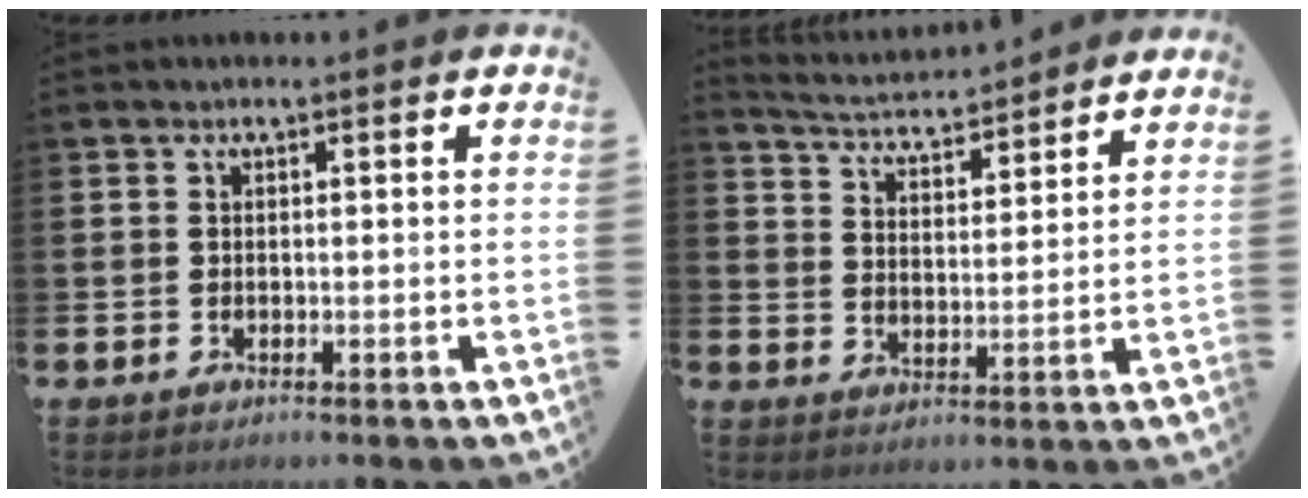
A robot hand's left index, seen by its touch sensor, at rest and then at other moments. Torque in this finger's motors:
{"motor_torque": [0.24, -0.27, 0.10, 0.03]}